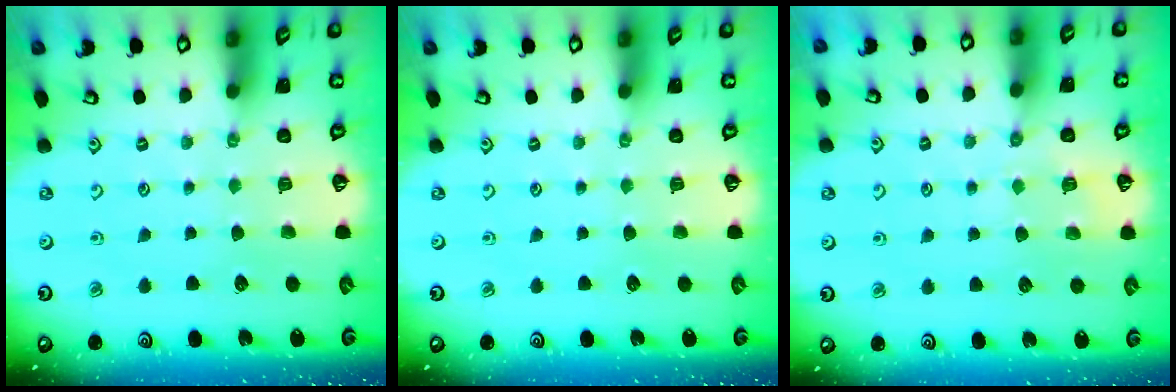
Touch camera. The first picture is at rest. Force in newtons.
{"total": 0.0}
{"total": 5.9, "press": 5.8, "slide": 1.0}